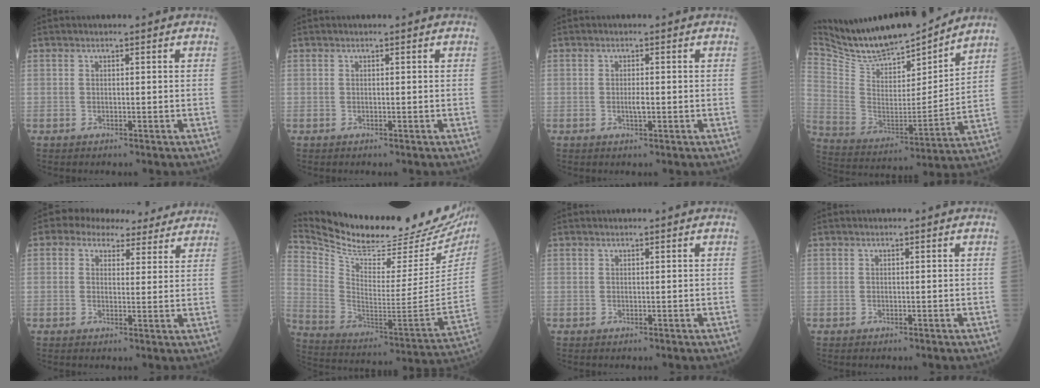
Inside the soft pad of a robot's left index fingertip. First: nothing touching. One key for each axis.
{"total": 0.0}
{"total": 1.5, "fx": -0.7, "fy": 0.3, "fz": 1.2, "tx": -0.027, "ty": -0.005, "tz": -0.012}
{"total": 17.7, "fx": 16.6, "fy": 2.4, "fz": 5.8, "tx": -0.122, "ty": -0.025, "tz": 0.287}
{"total": 10.0, "fx": 8.4, "fy": 4.8, "fz": 2.7, "tx": -0.019, "ty": 0.026, "tz": 0.086}
{"total": 29.0, "fx": 26.1, "fy": 5.1, "fz": 11.5, "tx": -0.208, "ty": -0.090, "tz": 0.369}
{"total": 0.0}
{"total": 0.0}